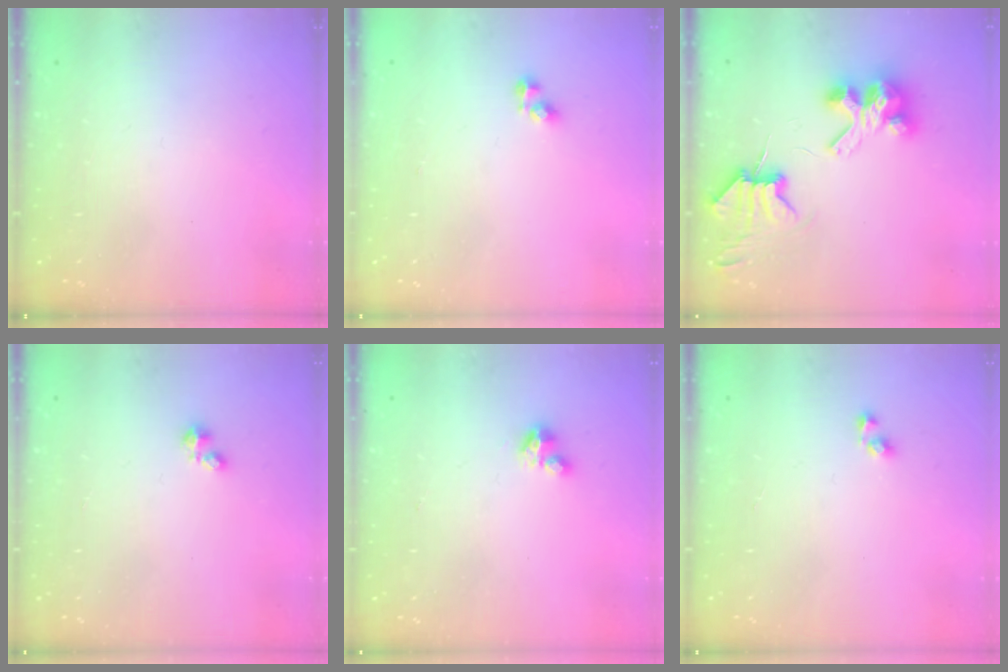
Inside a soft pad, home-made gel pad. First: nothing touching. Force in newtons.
{"total": 2.8, "press": 2.8, "slide": 0.3}
{"total": 6.3, "press": 6.3, "slide": 0.8}
{"total": 1.1, "press": 1.1, "slide": 0.3}
{"total": 2.8, "press": 2.8, "slide": 0.2}
{"total": 2.9, "press": 2.9, "slide": 0.2}